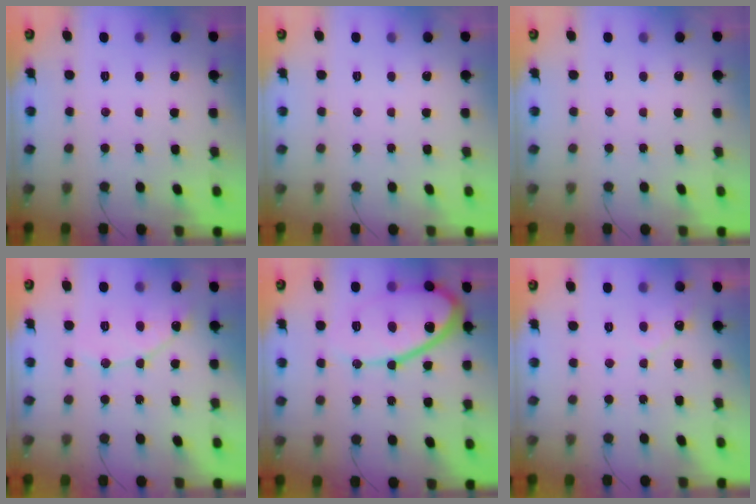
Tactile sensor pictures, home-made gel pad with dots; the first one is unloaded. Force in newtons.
{"total": 0.0}
{"total": 0.0}
{"total": 7.9, "press": 7.9, "slide": 0.8}
{"total": 16.6, "press": 16.6, "slide": 1.3}
{"total": 2.8, "press": 2.8, "slide": 0.1}